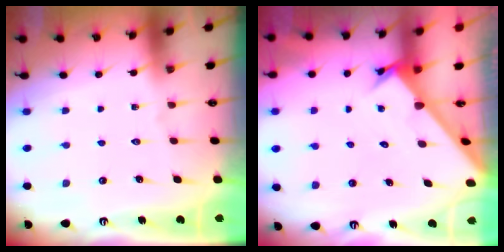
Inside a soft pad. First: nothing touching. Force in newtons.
{"total": 2.6, "press": 2.6, "slide": 0.2}